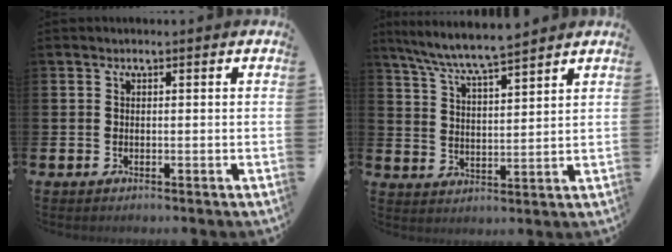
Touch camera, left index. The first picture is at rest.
{"total": 7.0, "force": [6.7, 0.0, 2.0], "torque": [-0.067, -0.039, 0.120]}